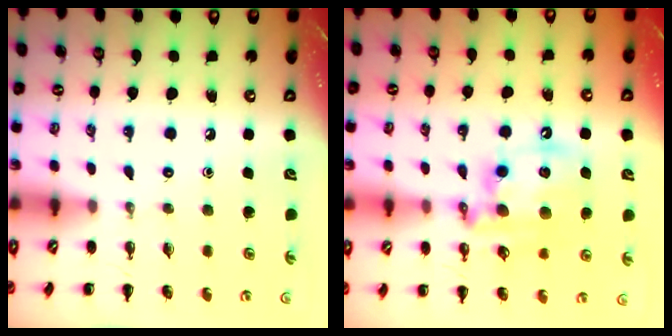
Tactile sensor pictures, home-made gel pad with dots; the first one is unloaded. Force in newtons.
{"total": 13.3, "press": 13.0, "slide": 2.7}